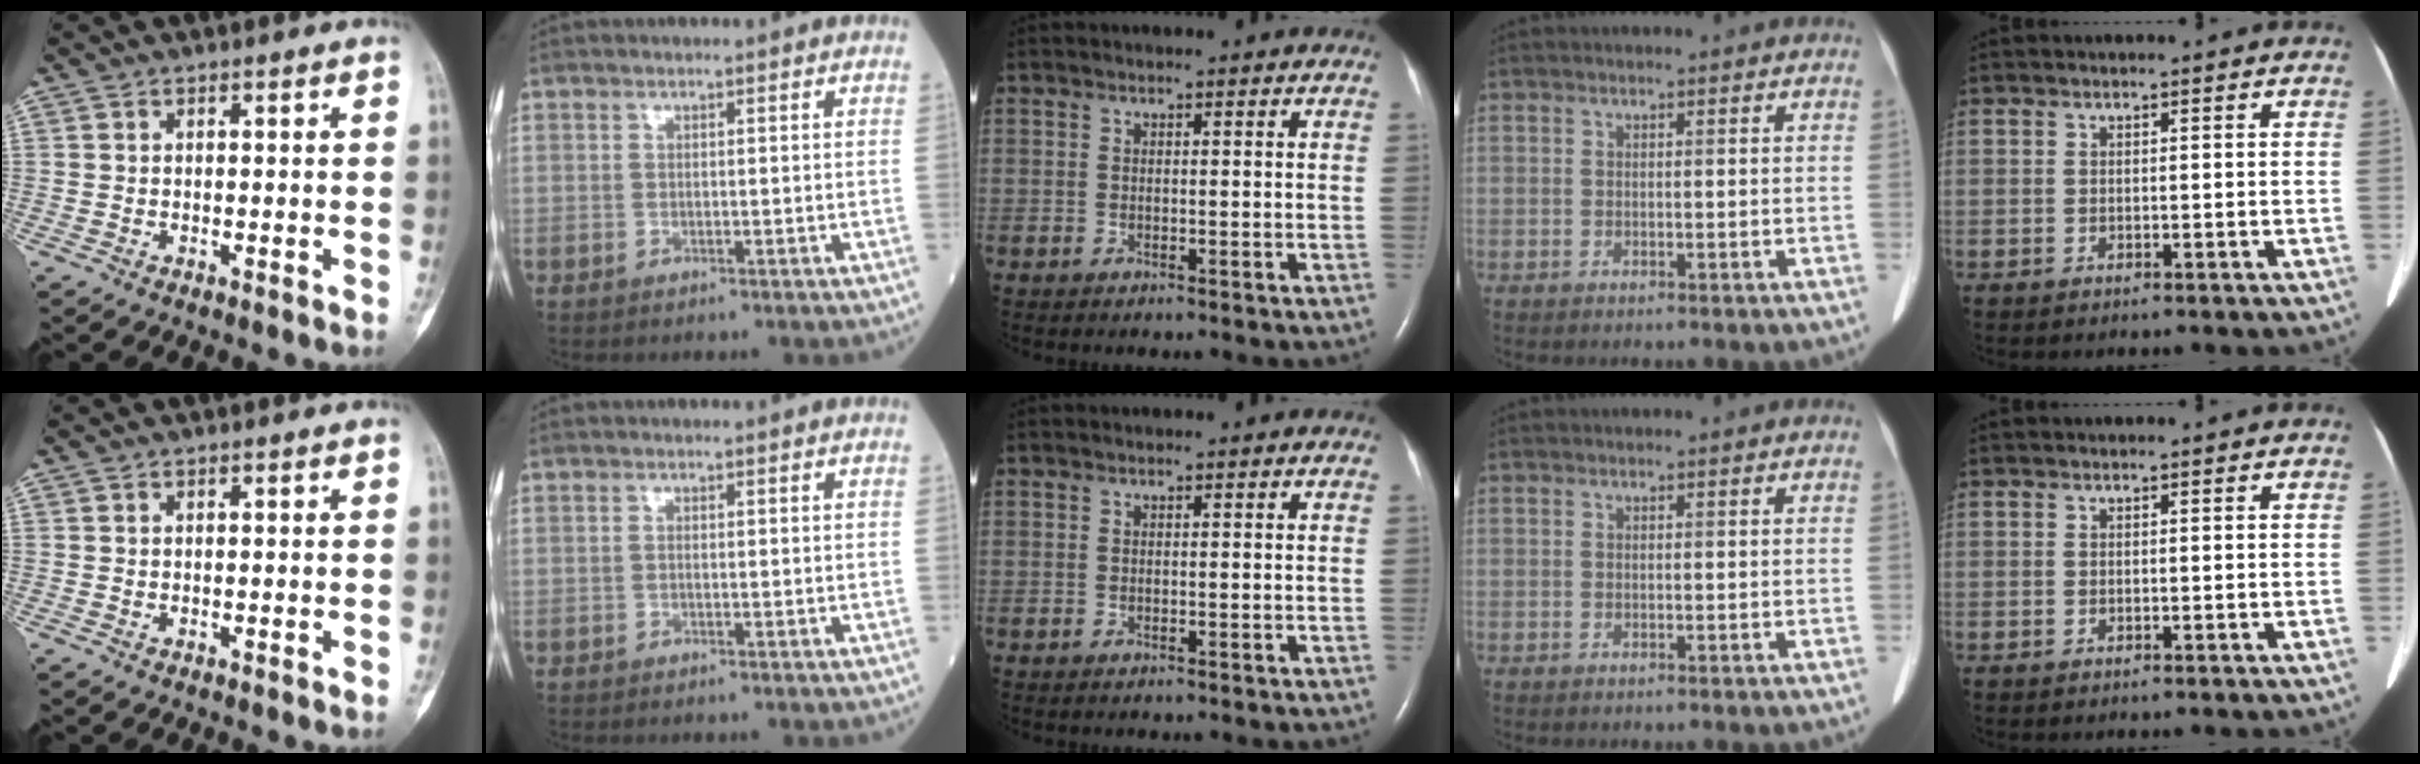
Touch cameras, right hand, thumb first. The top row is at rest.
{}